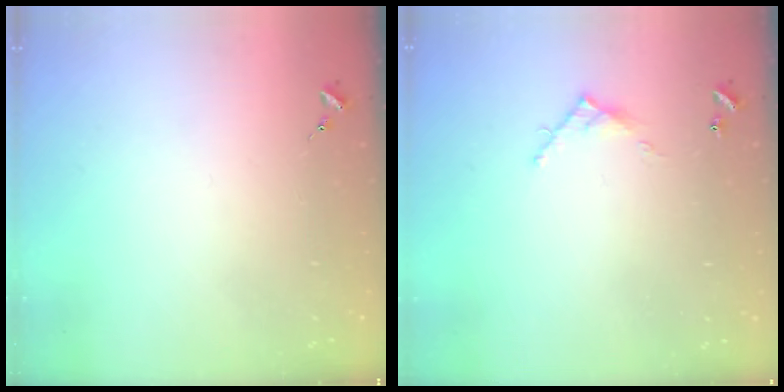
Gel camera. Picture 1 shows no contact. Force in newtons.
{"total": 5.5, "press": 5.5, "slide": 0.3}